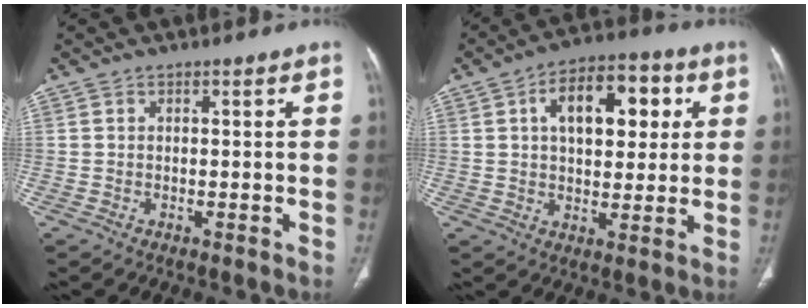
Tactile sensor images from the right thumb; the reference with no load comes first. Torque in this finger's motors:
{"motor_torque": [0.26, 2.50, 0.52, -0.38, 0.09]}